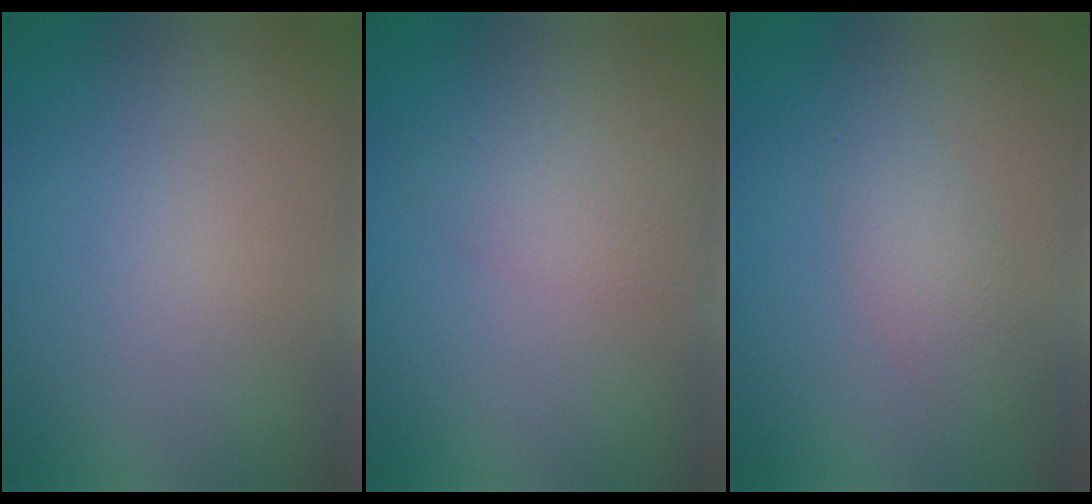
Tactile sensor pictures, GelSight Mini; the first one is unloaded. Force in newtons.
{"total": 2.4, "press": 2.4, "slide": 0.1}
{"total": 2.0, "press": 2.0, "slide": 0.1}